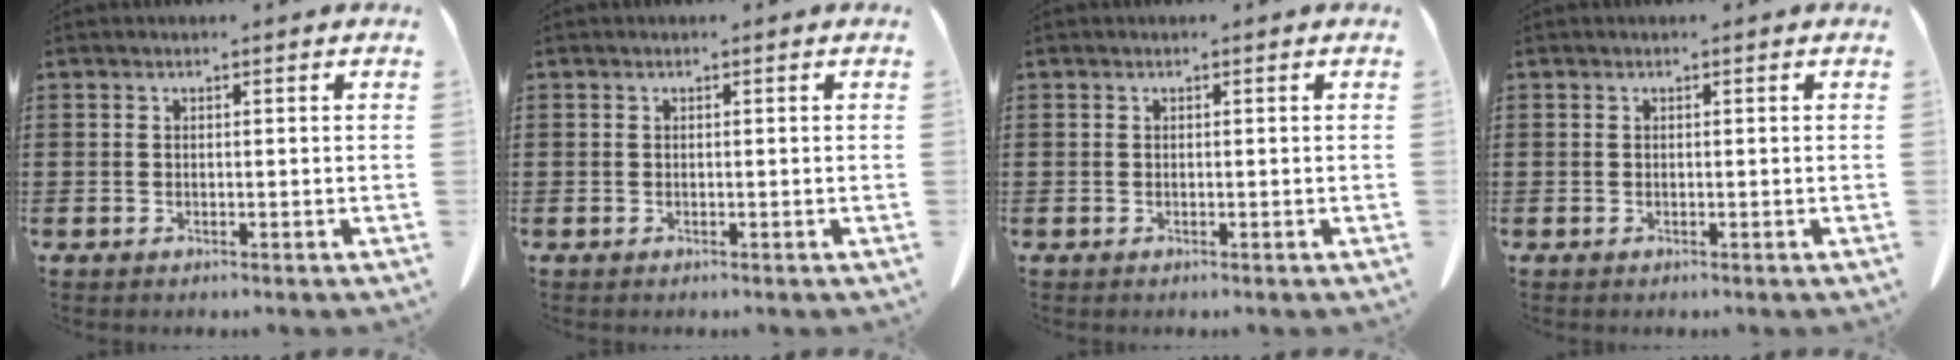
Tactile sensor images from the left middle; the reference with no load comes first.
{"total": 0.0}
{"total": 0.0}
{"total": 0.0}